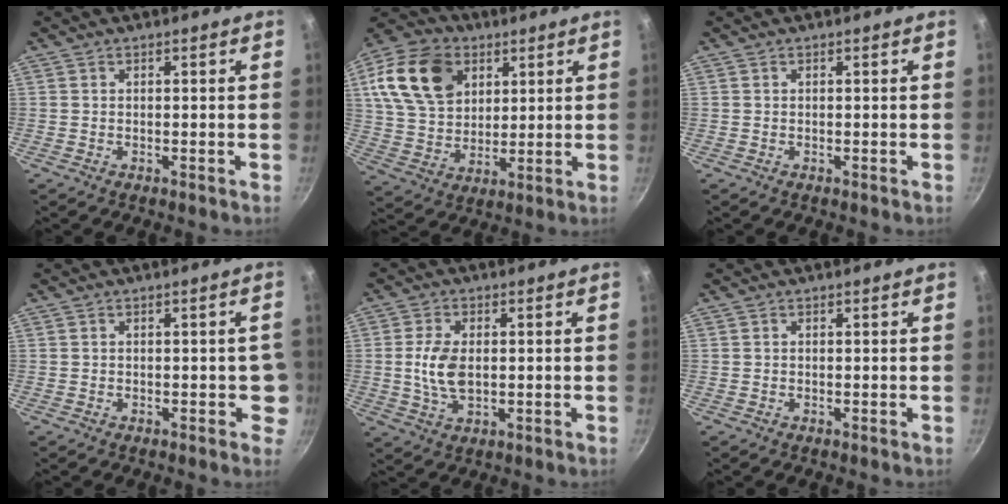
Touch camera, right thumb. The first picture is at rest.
{"total": 18.4, "force": [6.8, 13.3, 10.8], "torque": [-0.180, -0.007, 0.124]}
{"total": 0.0}
{"total": 3.1, "force": [-0.5, 2.1, 2.2], "torque": [0.013, 0.012, -0.009]}
{"total": 7.2, "force": [0.2, 4.3, 5.9], "torque": [-0.113, -0.001, 0.003]}
{"total": 0.0}